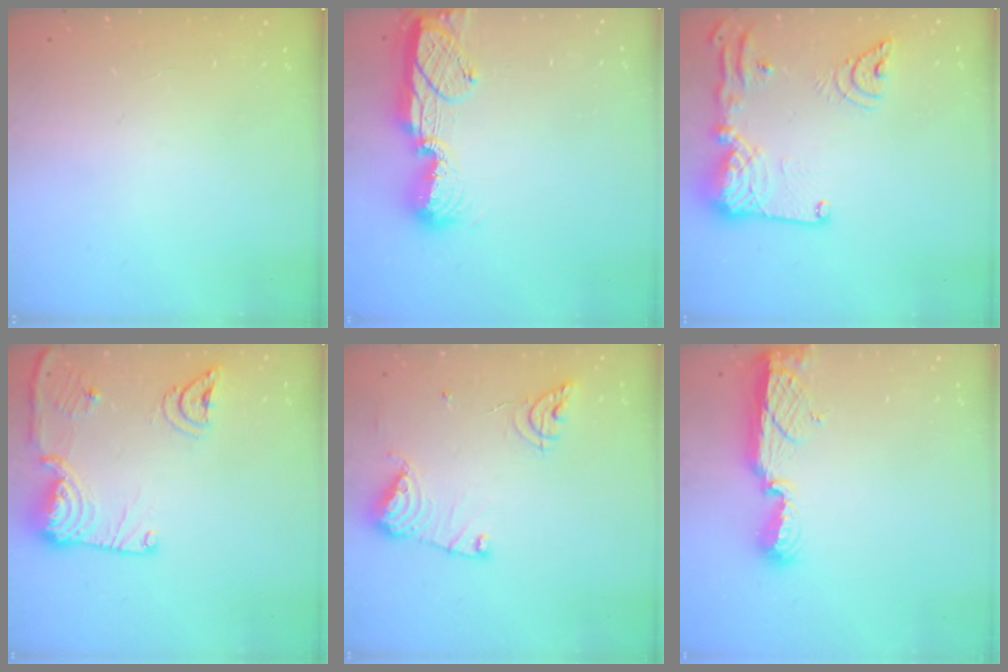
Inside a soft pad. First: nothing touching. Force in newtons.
{"total": 12.5, "press": 12.4, "slide": 1.0}
{"total": 20.1, "press": 19.9, "slide": 2.3}
{"total": 16.4, "press": 16.3, "slide": 2.0}
{"total": 13.4, "press": 13.3, "slide": 1.4}
{"total": 11.5, "press": 10.3, "slide": 5.0}